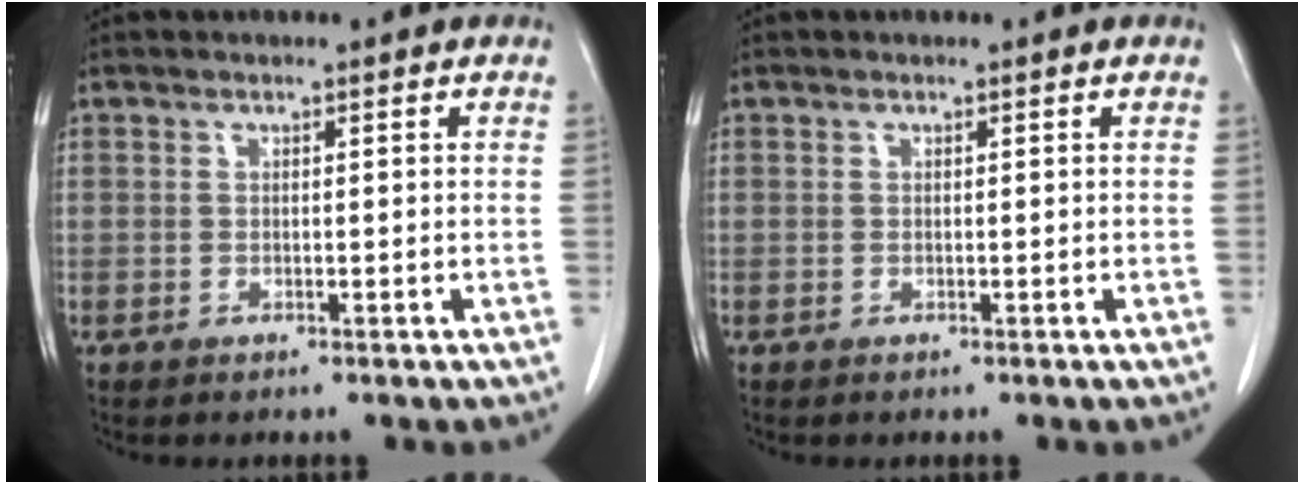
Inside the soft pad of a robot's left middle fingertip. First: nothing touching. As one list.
[{"total": 0.0}]